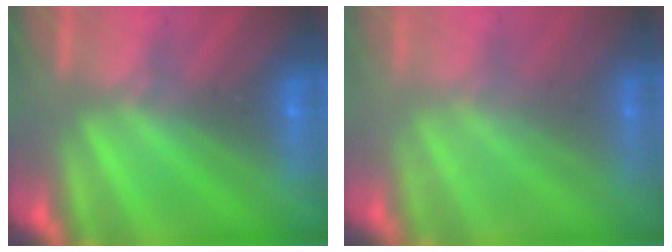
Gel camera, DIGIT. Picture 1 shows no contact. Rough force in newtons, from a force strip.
{"total": 2.2}